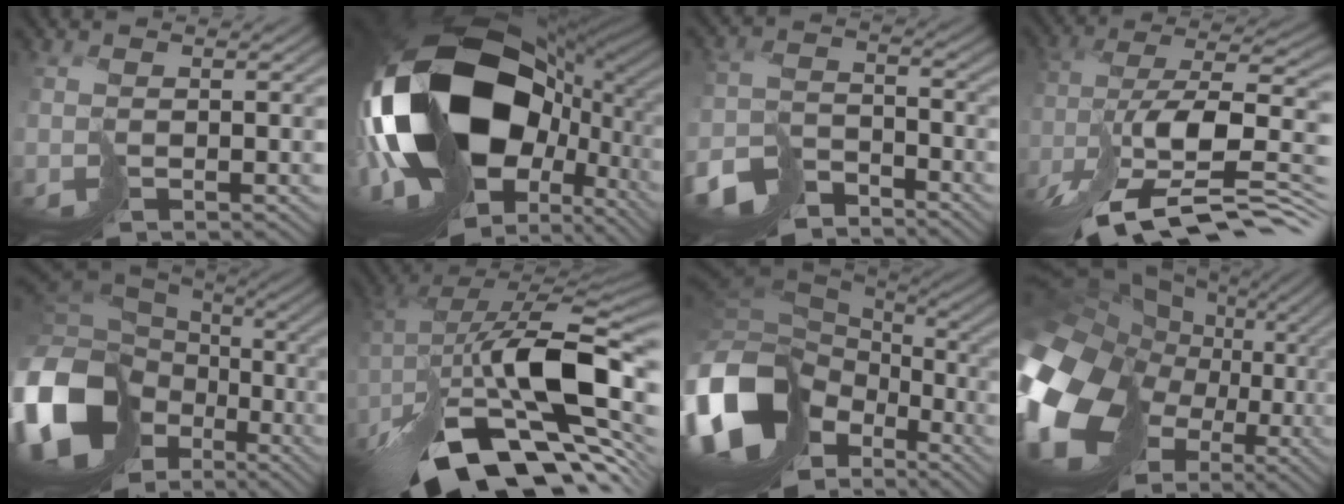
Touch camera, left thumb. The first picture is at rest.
{"total": 22.1, "force": [-0.6, 13.9, 17.2], "torque": [-0.349, -0.062, 0.016]}
{"total": 7.1, "force": [-6.2, 2.6, 2.0], "torque": [-0.034, -0.003, -0.124]}
{"total": 13.4, "force": [-7.0, 5.1, 10.2], "torque": [-0.194, 0.012, -0.120]}
{"total": 20.5, "force": [-6.7, 15.4, 11.8], "torque": [-0.317, -0.051, -0.080]}
{"total": 16.6, "force": [-6.6, 8.1, 12.9], "torque": [-0.236, -0.010, -0.098]}
{"total": 18.7, "force": [-6.0, 13.6, 11.3], "torque": [-0.304, -0.040, -0.098]}
{"total": 20.4, "force": [-1.8, 16.9, 11.2], "torque": [-0.314, -0.034, -0.018]}